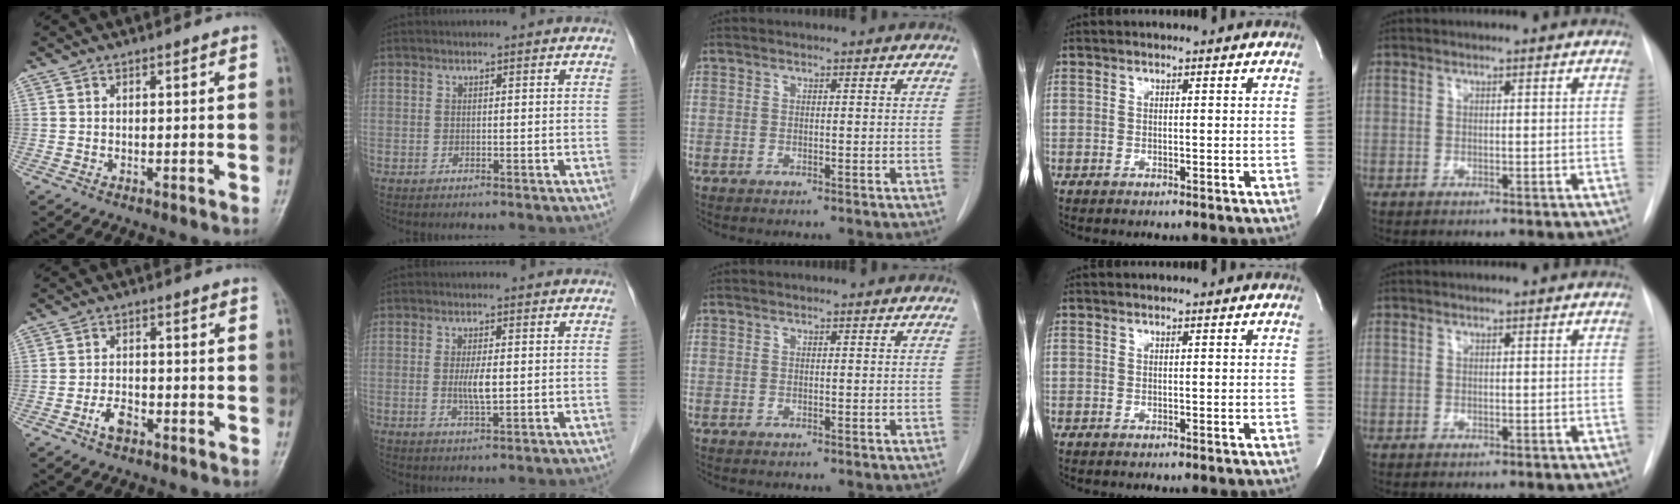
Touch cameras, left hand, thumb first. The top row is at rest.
{"thumb": {"total": 3.4, "force": [-1.9, 1.8, 2.2], "torque": [-0.037, 0.015, -0.034]}, "index": {"total": 3.2, "force": [0.0, 0.6, 3.2], "torque": [-0.064, -0.005, 0.003]}}